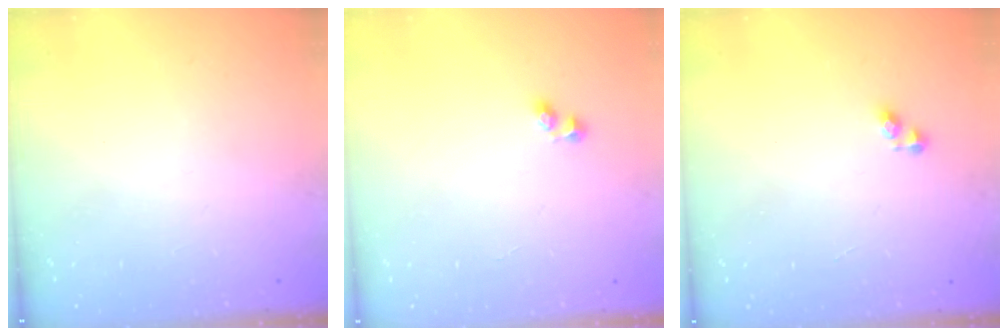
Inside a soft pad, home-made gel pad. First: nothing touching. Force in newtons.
{"total": 3.0, "press": 2.7, "slide": 1.3}
{"total": 3.2, "press": 3.2, "slide": 0.6}